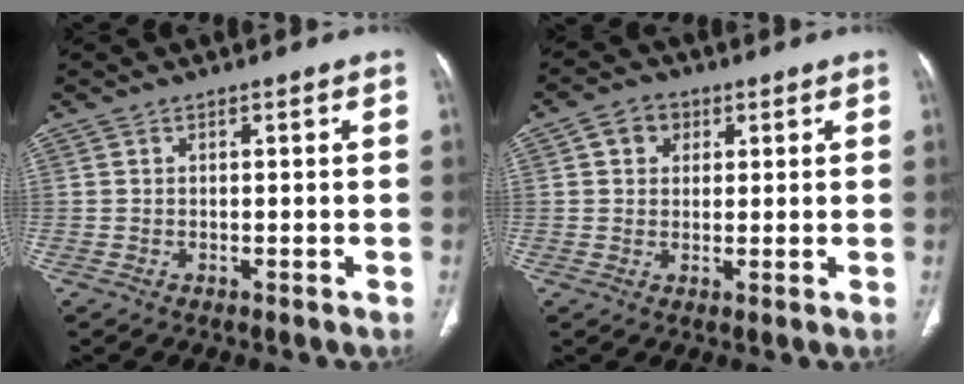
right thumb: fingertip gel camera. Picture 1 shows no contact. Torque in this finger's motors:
{"motor_torque": [0.17, 0.26, 0.33, -0.52, 0.12]}